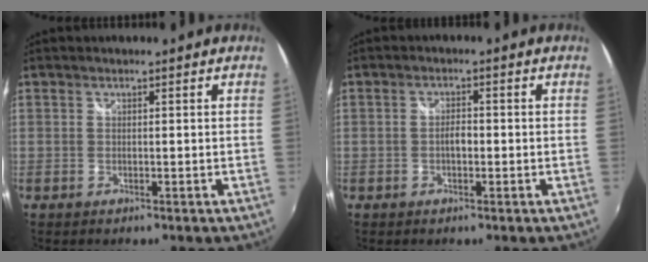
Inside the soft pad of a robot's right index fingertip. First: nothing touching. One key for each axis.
{"total": 1.9, "fx": -0.5, "fy": 1.0, "fz": 1.5, "tx": -0.029, "ty": 0.004, "tz": -0.011}